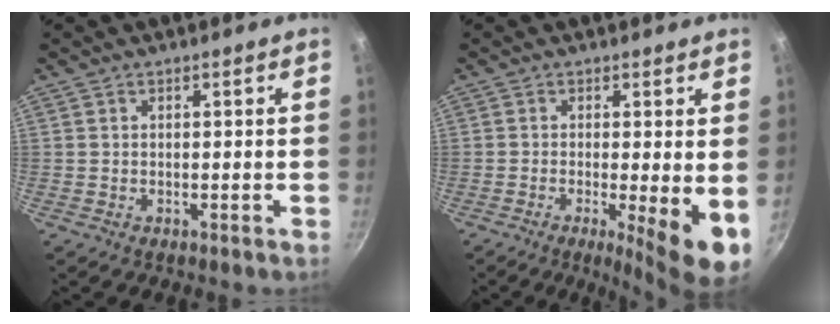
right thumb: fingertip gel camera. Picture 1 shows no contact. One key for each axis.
{"total": 8.4, "fx": -1.4, "fy": 1.4, "fz": 8.1, "tx": -0.111, "ty": -0.012, "tz": -0.018}